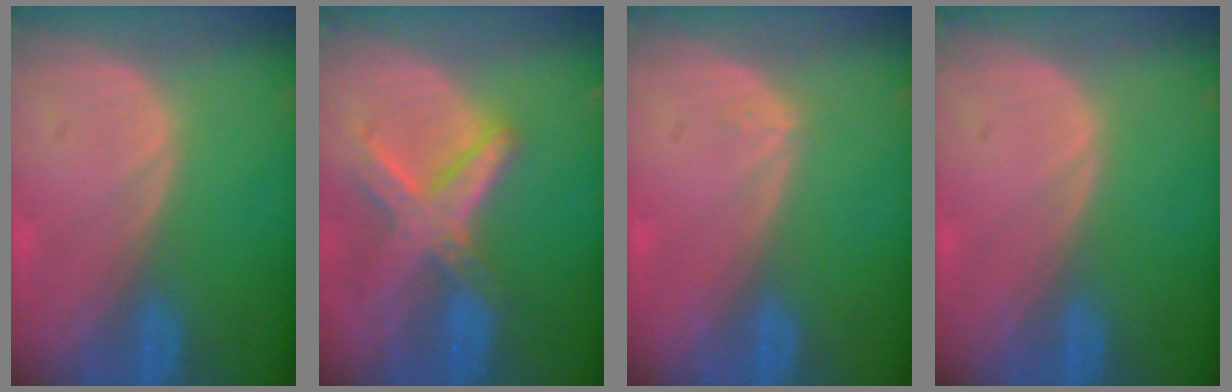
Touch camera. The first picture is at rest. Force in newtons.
{"total": 8.3, "press": 7.1, "slide": 4.3}
{"total": 0.6, "press": 0.4, "slide": 0.5}
{"total": 0.0}